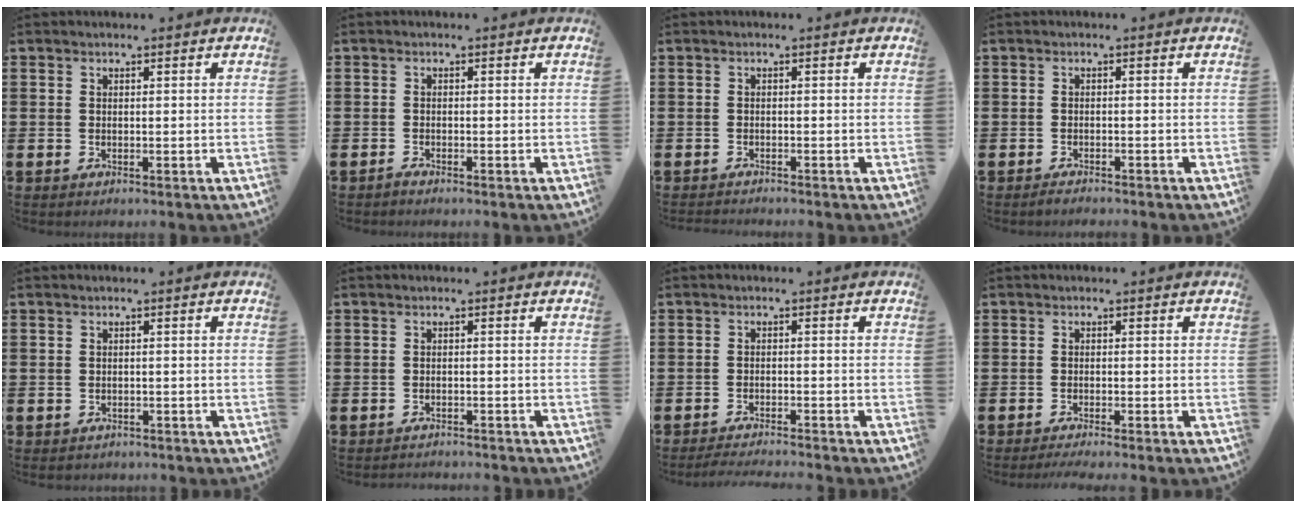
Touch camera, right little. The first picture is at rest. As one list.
[{"total": 0.6, "force": [-0.6, 0.0, 0.1], "torque": [-0.003, -0.004, -0.012]}, {"total": 0.7, "force": [-0.7, -0.1, 0.0], "torque": [-0.001, -0.003, -0.013]}, {"total": 0.9, "force": [-0.9, 0.1, 0.2], "torque": [-0.007, -0.002, -0.018]}, {"total": 0.6, "force": [-0.5, 0.3, 0.0], "torque": [-0.002, 0.001, -0.012]}, {"total": 1.1, "force": [-1.1, -0.1, -0.1], "torque": [0.000, 0.002, -0.024]}, {"total": 1.8, "force": [-1.8, -0.2, 0.4], "torque": [-0.006, 0.004, -0.035]}, {"total": 1.2, "force": [-1.1, -0.2, 0.4], "torque": [-0.005, -0.001, -0.021]}]